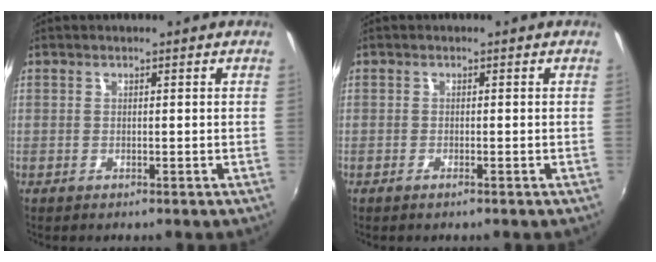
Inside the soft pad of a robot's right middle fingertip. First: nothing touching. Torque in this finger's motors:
{"motor_torque": [-0.37, -0.06, 0.05, 0.00]}